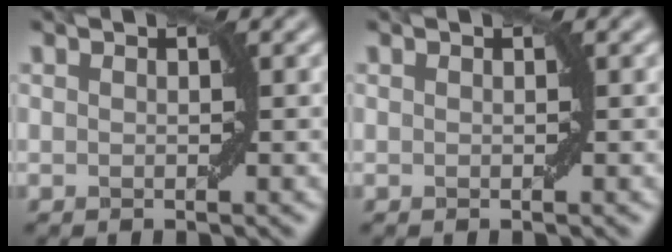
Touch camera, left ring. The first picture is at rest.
{"total": 0.0}